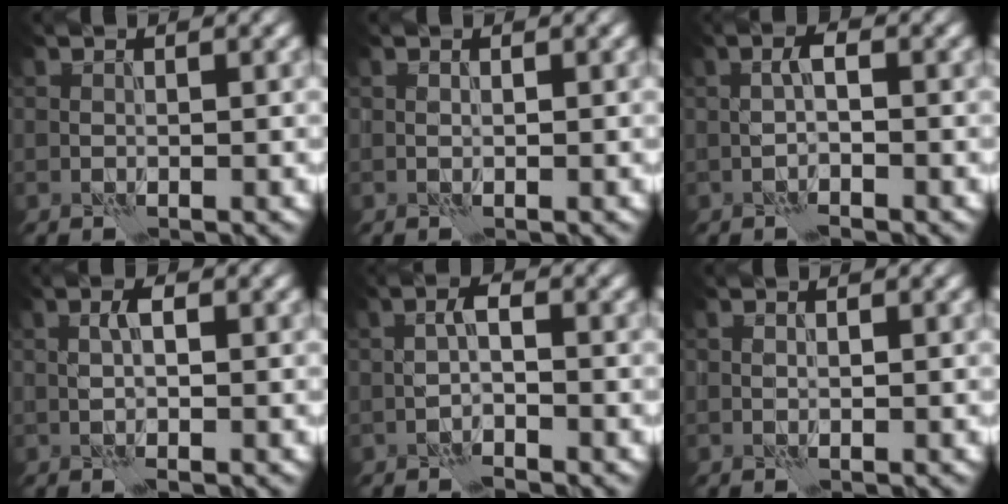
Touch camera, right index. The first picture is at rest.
{"total": 0.0}
{"total": 1.7, "force": [-0.6, 0.5, 1.5], "torque": [-0.027, 0.007, -0.016]}
{"total": 1.8, "force": [0.1, 0.5, 1.7], "torque": [-0.032, 0.005, 0.000]}
{"total": 1.8, "force": [-1.0, 0.5, 1.4], "torque": [-0.025, 0.008, -0.026]}
{"total": 0.0}